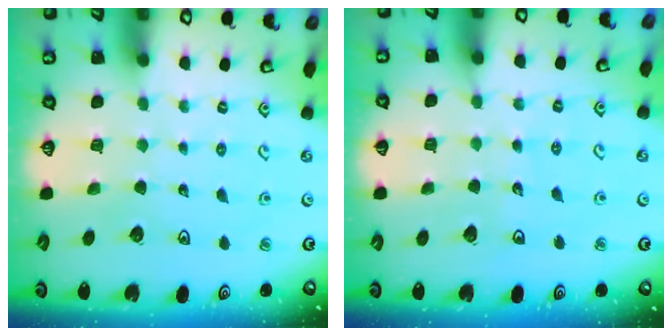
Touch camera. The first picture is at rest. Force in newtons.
{"total": 3.6, "press": 3.5, "slide": 0.4}